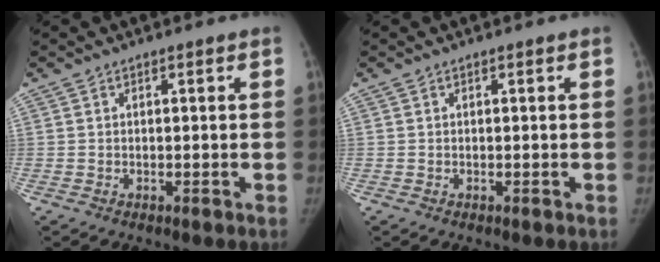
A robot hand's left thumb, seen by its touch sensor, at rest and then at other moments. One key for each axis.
{"total": 0.0}